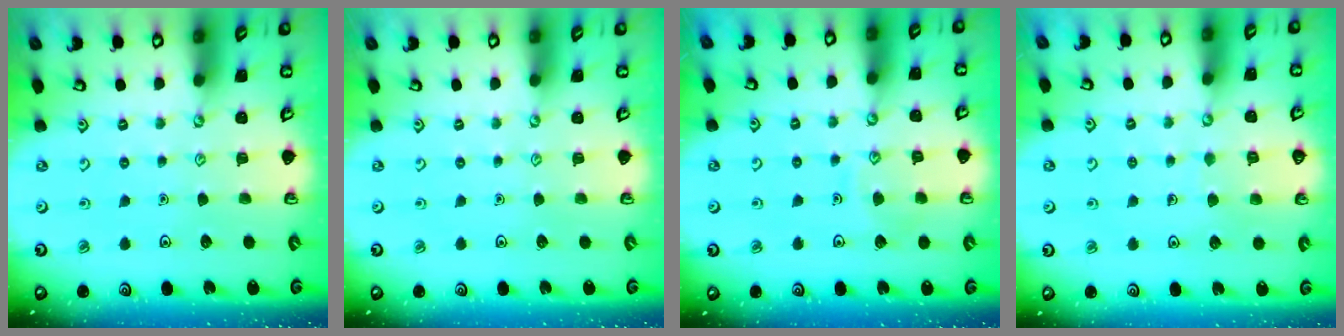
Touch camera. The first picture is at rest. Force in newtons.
{"total": 0.0}
{"total": 7.1, "press": 7.1, "slide": 0.6}
{"total": 4.6, "press": 4.6, "slide": 0.4}